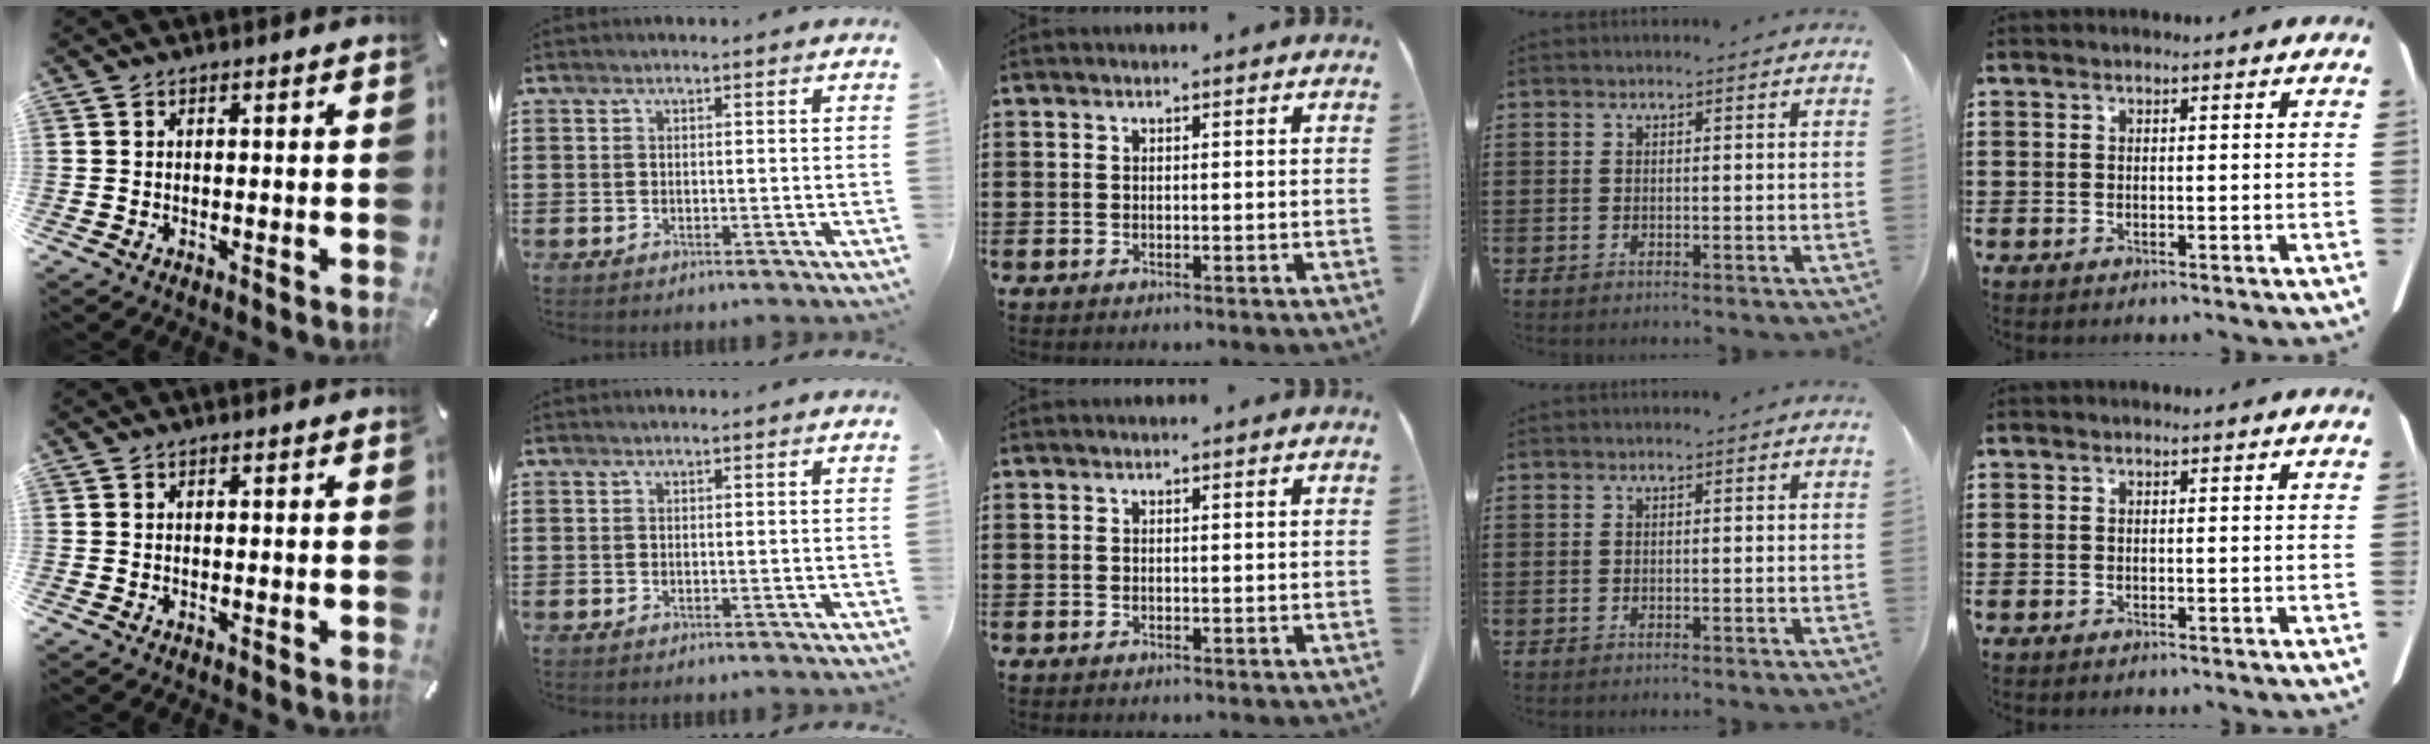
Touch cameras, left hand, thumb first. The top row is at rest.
{}